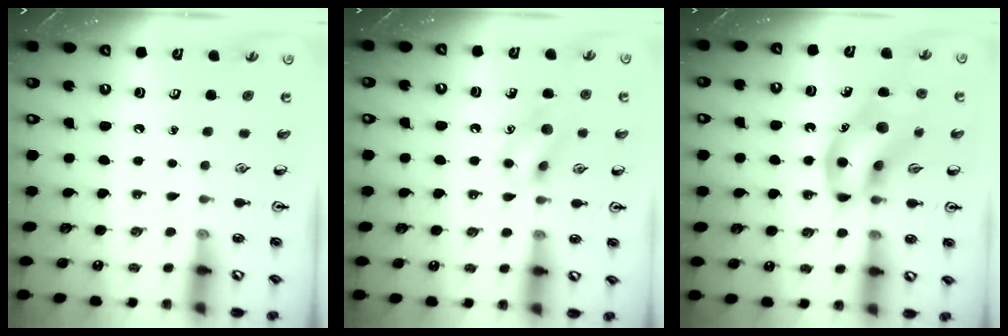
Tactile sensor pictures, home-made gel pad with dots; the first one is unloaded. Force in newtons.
{"total": 10.9, "press": 10.8, "slide": 1.0}
{"total": 15.2, "press": 14.9, "slide": 2.7}